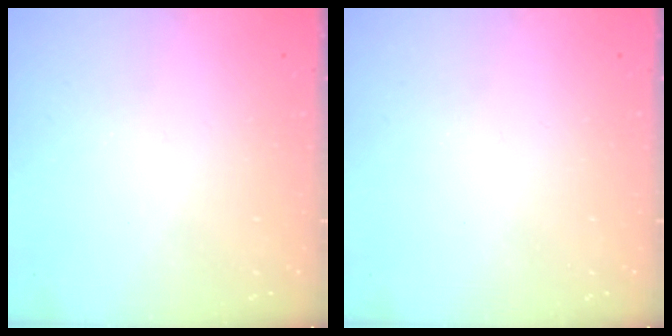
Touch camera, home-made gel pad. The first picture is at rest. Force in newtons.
{"total": 0.0}